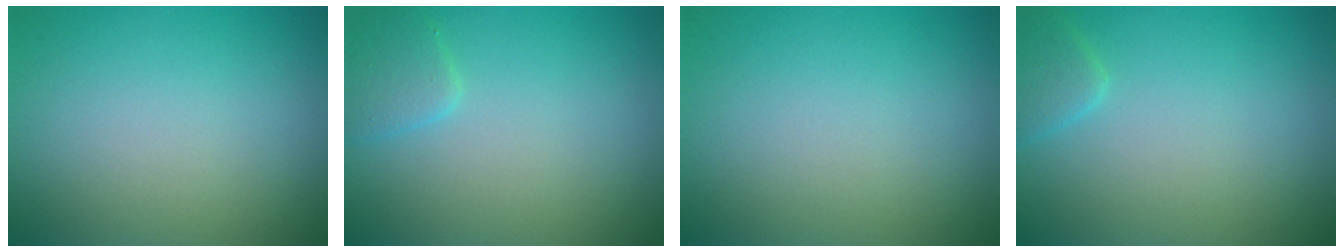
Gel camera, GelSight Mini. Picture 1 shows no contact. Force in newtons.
{"total": 1.5, "press": 1.5, "slide": 0.1}
{"total": 0.0}
{"total": 1.4, "press": 1.4, "slide": 0.1}